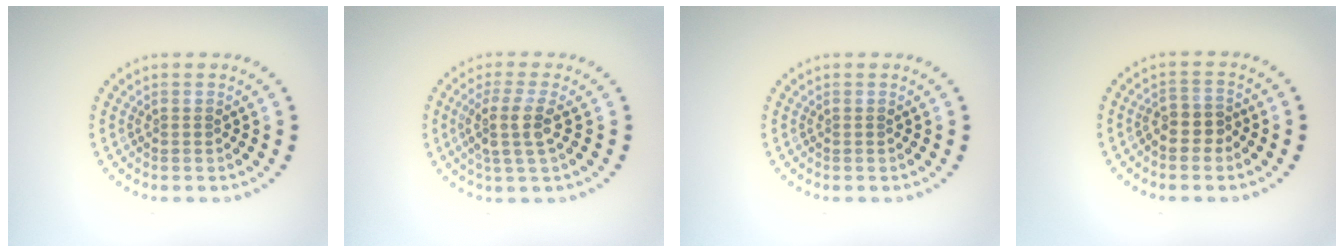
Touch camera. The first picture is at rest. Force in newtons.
{"total": 3.1, "press": 2.4, "slide": 1.9}
{"total": 0.0}
{"total": 2.5, "press": 2.2, "slide": 1.1}